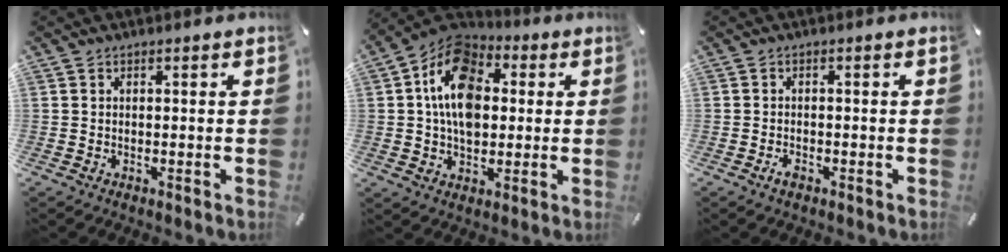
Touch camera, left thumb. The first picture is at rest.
{"total": 14.7, "force": [1.5, 10.9, 9.7], "torque": [-0.176, 0.009, 0.025]}
{"total": 1.6, "force": [-1.0, 0.7, 1.0], "torque": [-0.028, 0.002, -0.022]}